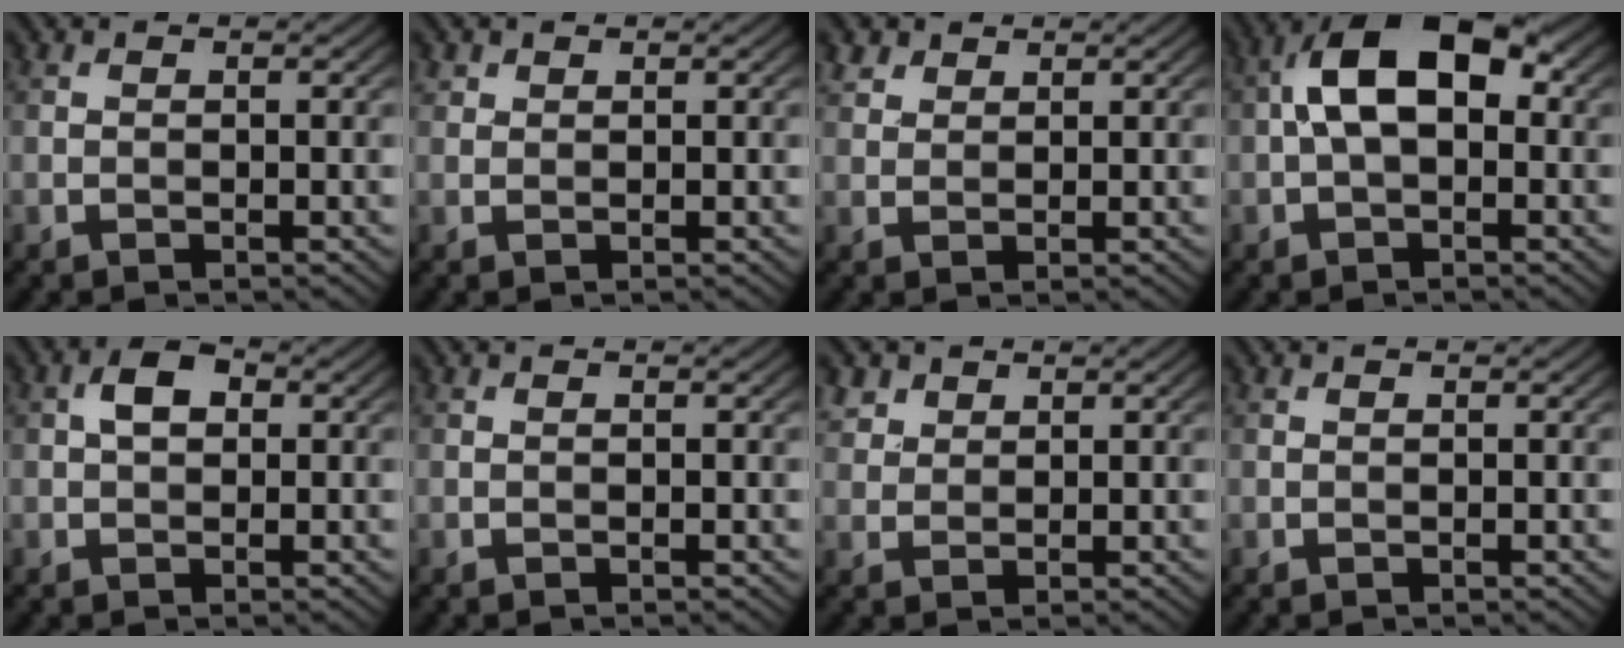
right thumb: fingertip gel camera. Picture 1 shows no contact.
{"total": 1.1, "force": [0.8, 0.8, 0.2], "torque": [-0.004, 0.002, 0.017]}
{"total": 2.2, "force": [1.6, 1.3, 0.7], "torque": [-0.020, 0.007, 0.036]}
{"total": 9.5, "force": [0.7, 5.3, 7.9], "torque": [-0.144, 0.022, 0.000]}
{"total": 3.2, "force": [0.6, 2.0, 2.4], "torque": [-0.047, 0.009, 0.006]}
{"total": 0.0}
{"total": 2.8, "force": [1.9, 1.9, 0.9], "torque": [-0.028, 0.002, 0.046]}
{"total": 0.0}